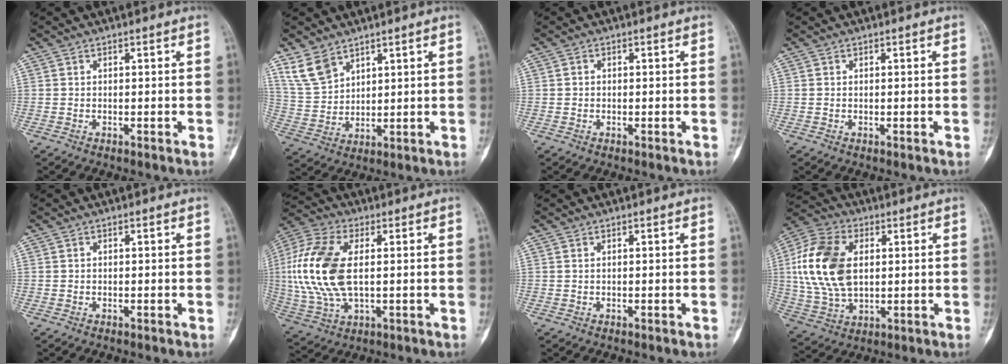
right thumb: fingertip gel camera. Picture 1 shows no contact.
{"total": 7.3, "force": [5.1, 4.3, 2.9], "torque": [-0.048, -0.020, 0.116]}
{"total": 0.8, "force": [0.0, 0.7, 0.2], "torque": [0.002, 0.003, -0.001]}
{"total": 0.0}
{"total": 0.0}
{"total": 17.2, "force": [1.4, 9.3, 14.4], "torque": [-0.329, 0.005, 0.030]}
{"total": 0.0}
{"total": 17.7, "force": [2.7, 11.3, 13.3], "torque": [-0.268, 0.004, 0.053]}